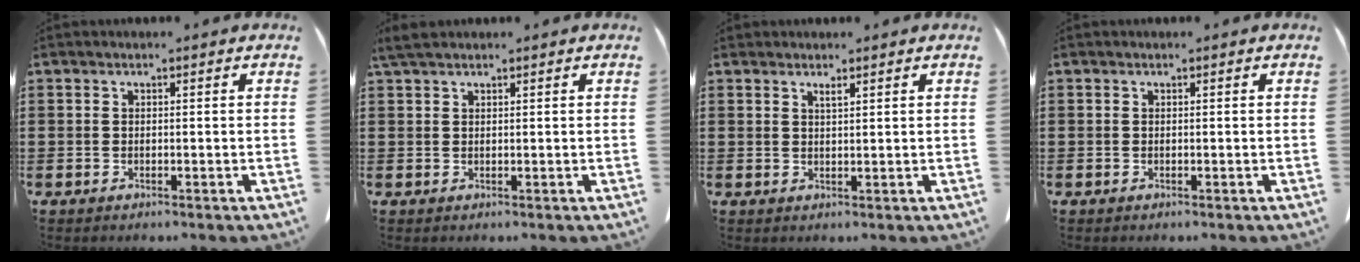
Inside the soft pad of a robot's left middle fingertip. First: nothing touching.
{"total": 1.9, "force": [1.5, 0.4, 1.0], "torque": [-0.025, 0.000, 0.030]}
{"total": 1.3, "force": [1.1, 0.1, 0.6], "torque": [-0.015, -0.003, 0.022]}
{"total": 0.0}